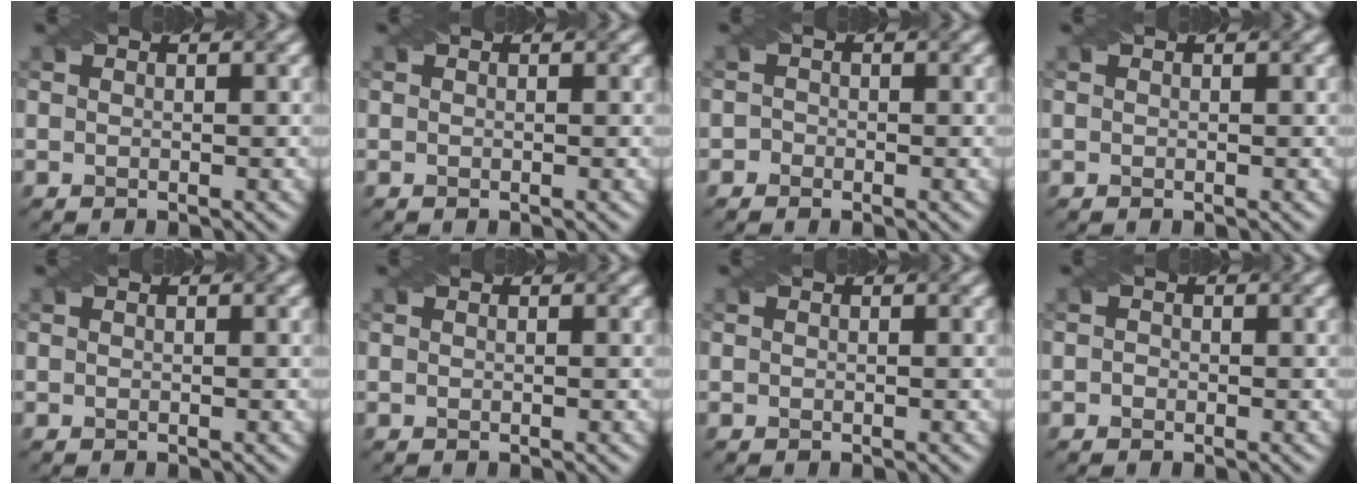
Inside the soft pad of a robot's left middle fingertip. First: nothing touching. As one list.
[{"total": 0.0}, {"total": 0.8, "force": [-0.5, 0.5, -0.1], "torque": [0.003, -0.003, -0.012]}, {"total": 0.0}, {"total": 0.0}, {"total": 0.0}, {"total": 0.0}, {"total": 0.6, "force": [-0.3, 0.5, 0.2], "torque": [-0.003, -0.003, -0.007]}]